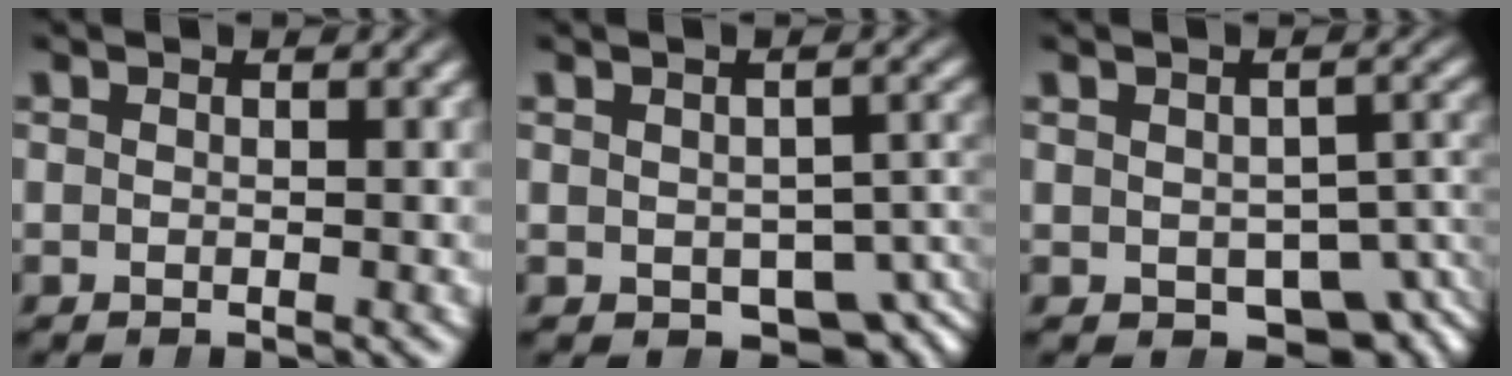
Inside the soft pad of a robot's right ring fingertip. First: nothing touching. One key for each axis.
{"total": 5.7, "fx": -3.4, "fy": 3.6, "fz": 2.9, "tx": -0.020, "ty": -0.020, "tz": -0.040}
{"total": 6.9, "fx": -3.7, "fy": 4.5, "fz": 3.6, "tx": -0.031, "ty": -0.024, "tz": -0.041}